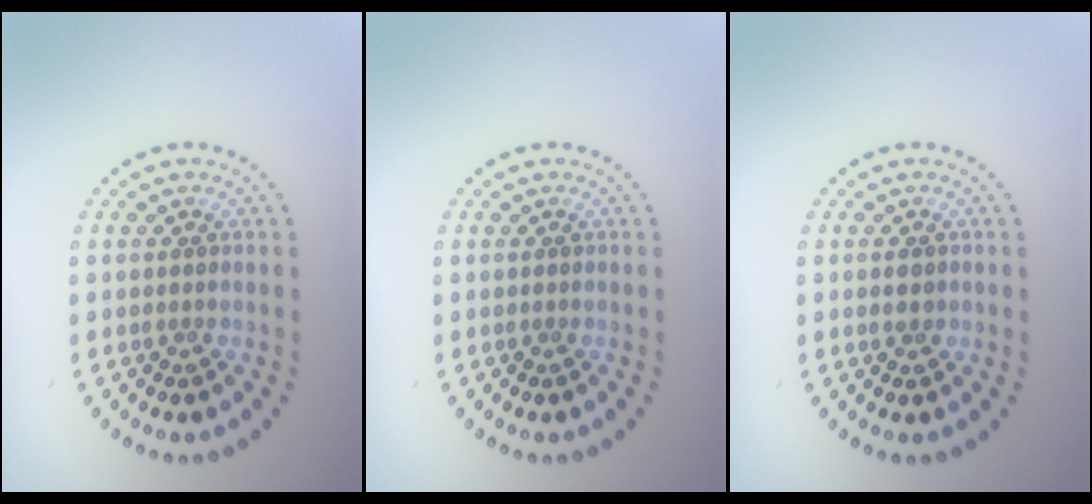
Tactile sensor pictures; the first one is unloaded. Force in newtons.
{"total": 0.0}
{"total": 1.2, "press": 1.2, "slide": 0.2}